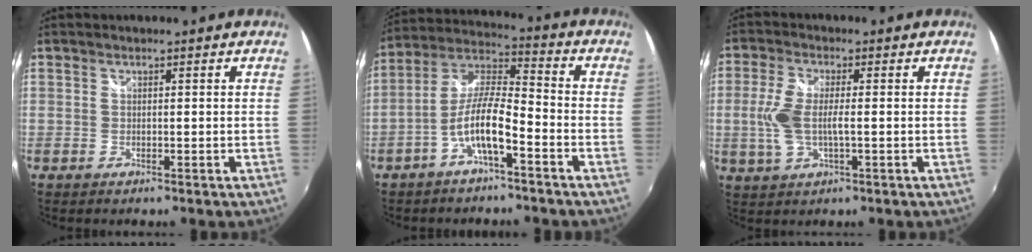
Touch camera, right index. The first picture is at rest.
{"total": 9.4, "force": [-4.6, 2.0, 7.9], "torque": [-0.172, 0.009, -0.086]}
{"total": 7.6, "force": [-0.7, 2.9, 7.0], "torque": [-0.151, -0.002, -0.013]}